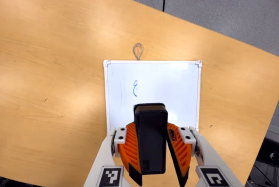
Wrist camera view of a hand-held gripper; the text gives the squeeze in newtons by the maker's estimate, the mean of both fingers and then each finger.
{"total": 8.9, "left": 9.3, "right": 8.6}